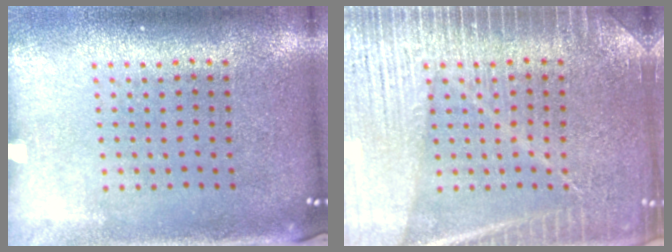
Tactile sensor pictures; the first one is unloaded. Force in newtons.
{"total": 3.7, "press": 3.7, "slide": 0.6}